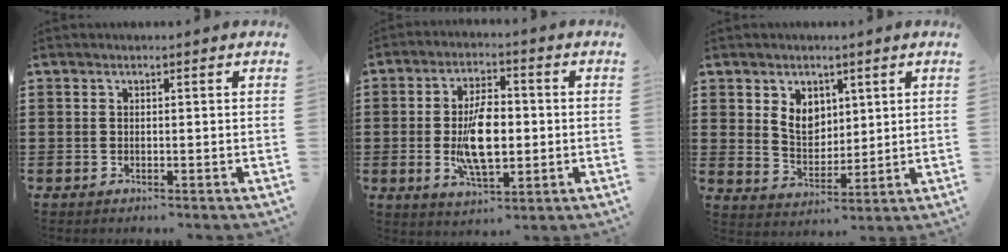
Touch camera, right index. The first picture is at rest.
{"total": 9.8, "force": [-0.8, 4.7, 8.5], "torque": [-0.160, -0.003, -0.021]}
{"total": 5.3, "force": [2.0, 4.2, 2.5], "torque": [-0.059, 0.009, 0.035]}